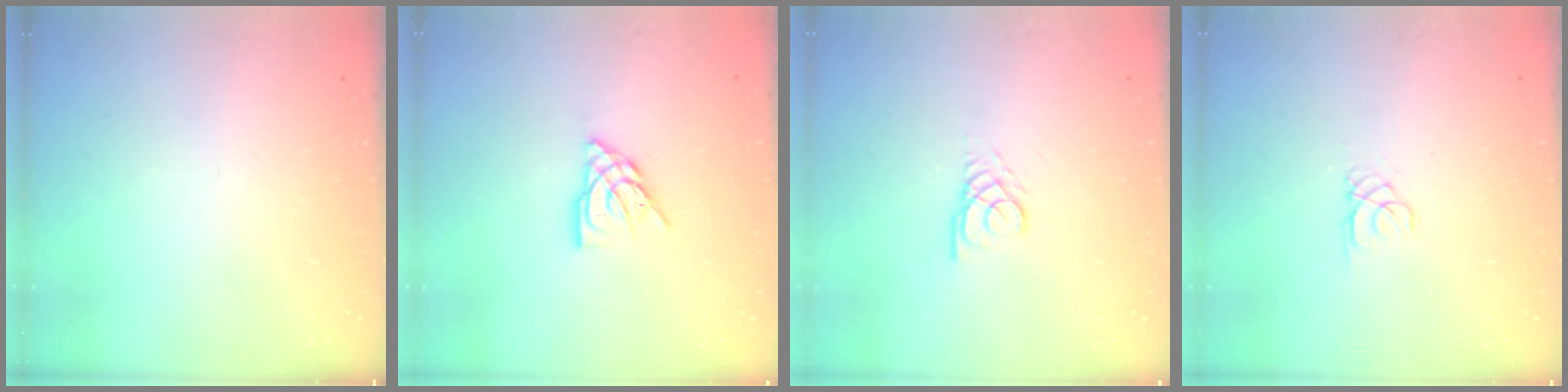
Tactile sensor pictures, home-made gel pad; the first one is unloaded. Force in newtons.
{"total": 9.3, "press": 9.2, "slide": 0.9}
{"total": 2.6, "press": 2.6, "slide": 0.1}
{"total": 0.8, "press": 0.8, "slide": 0.1}